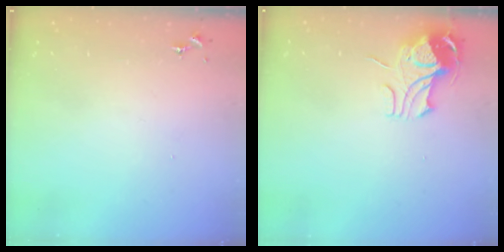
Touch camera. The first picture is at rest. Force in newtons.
{"total": 9.6, "press": 9.6, "slide": 1.0}